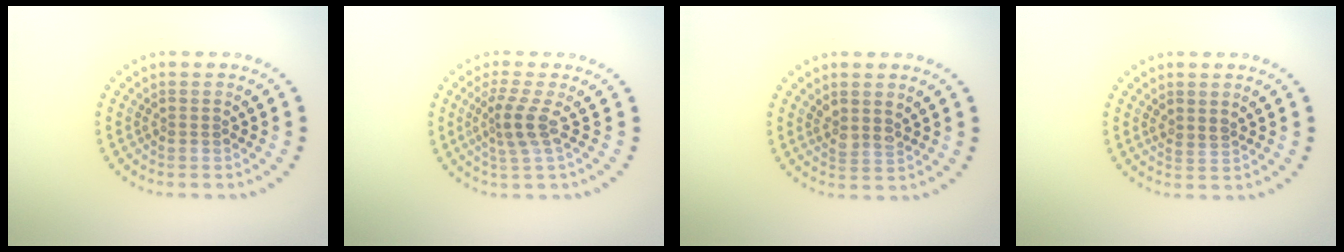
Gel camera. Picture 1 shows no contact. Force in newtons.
{"total": 2.7, "press": 1.9, "slide": 1.9}
{"total": 1.7, "press": 1.5, "slide": 0.8}
{"total": 0.8, "press": 0.4, "slide": 0.7}